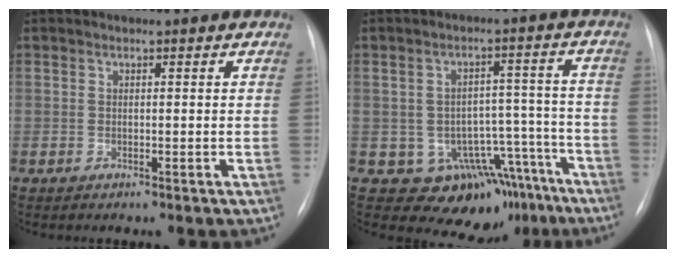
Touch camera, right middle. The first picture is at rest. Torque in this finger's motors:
{"motor_torque": [0.58, -0.62, 0.02, 0.00]}